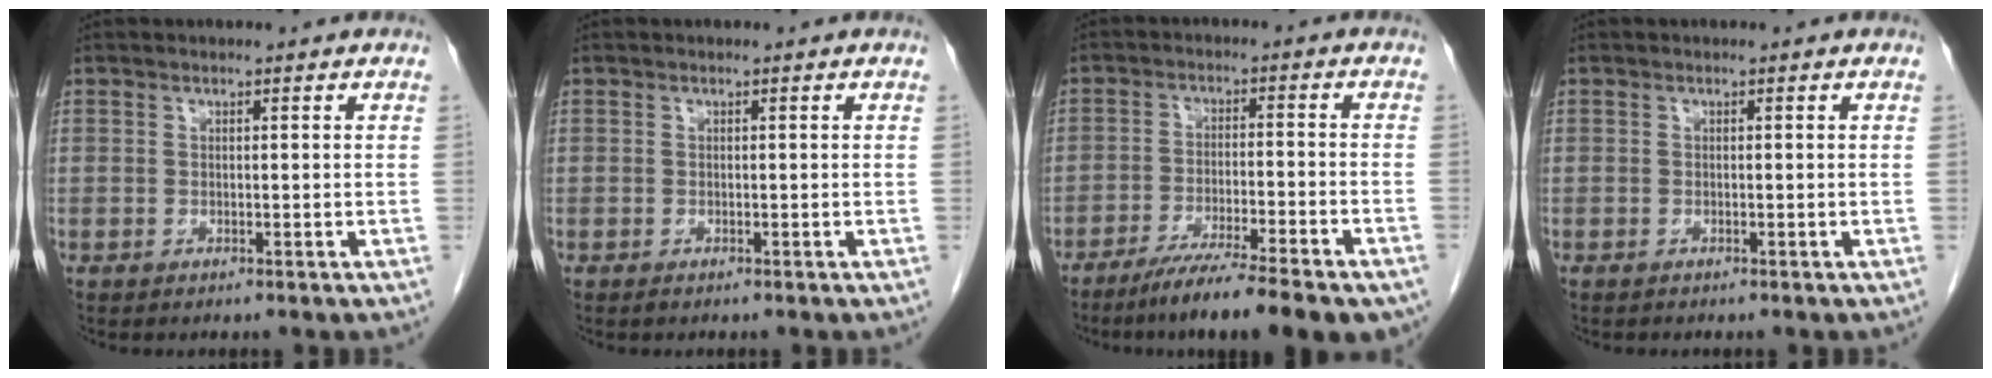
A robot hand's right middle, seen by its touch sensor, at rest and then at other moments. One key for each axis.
{"total": 0.0}
{"total": 15.2, "fx": -11.7, "fy": 1.5, "fz": 9.6, "tx": -0.118, "ty": -0.022, "tz": -0.178}
{"total": 0.0}